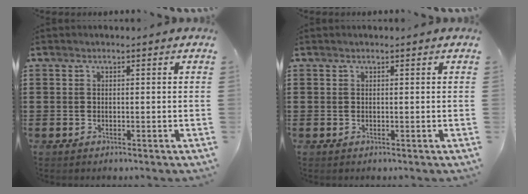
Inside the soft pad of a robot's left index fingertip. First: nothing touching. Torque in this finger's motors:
{"motor_torque": [-1.13, 1.01, -0.44, -0.09]}